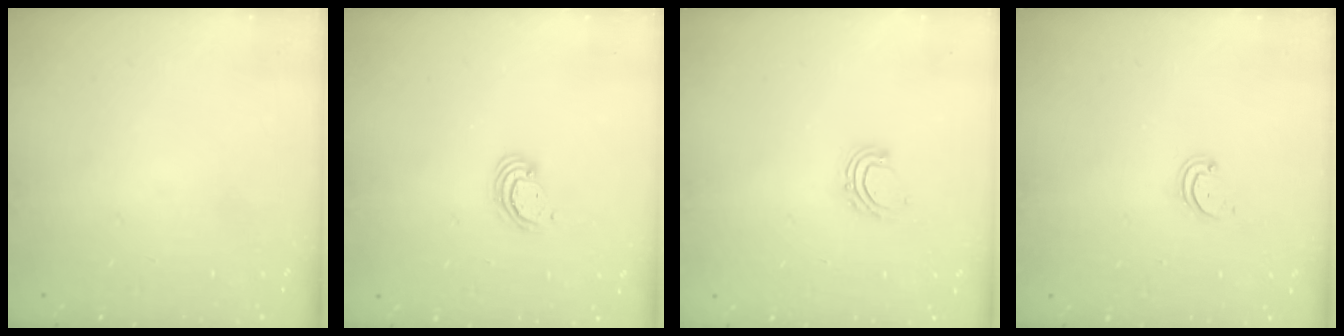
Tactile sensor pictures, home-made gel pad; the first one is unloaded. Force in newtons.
{"total": 2.5, "press": 2.5, "slide": 0.2}
{"total": 6.3, "press": 6.2, "slide": 1.3}
{"total": 2.2, "press": 2.2, "slide": 0.2}